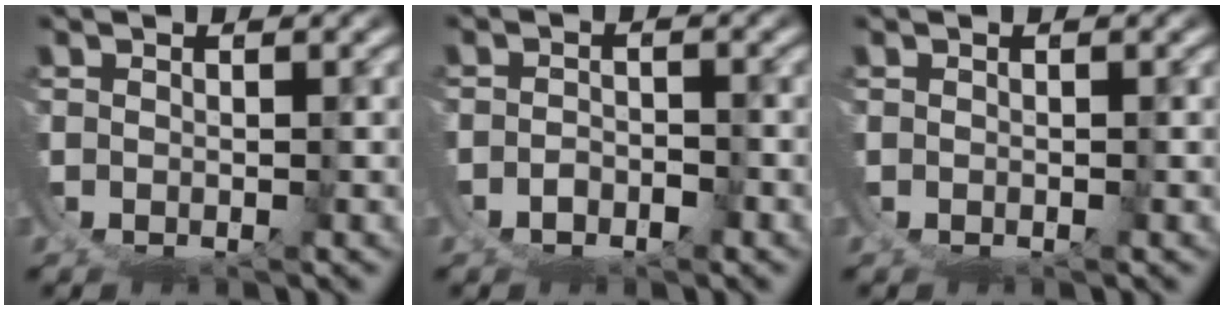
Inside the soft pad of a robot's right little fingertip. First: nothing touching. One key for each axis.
{"total": 2.4, "fx": -1.3, "fy": 2.0, "fz": 0.1, "tx": -0.013, "ty": -0.012, "tz": -0.020}
{"total": 0.0}